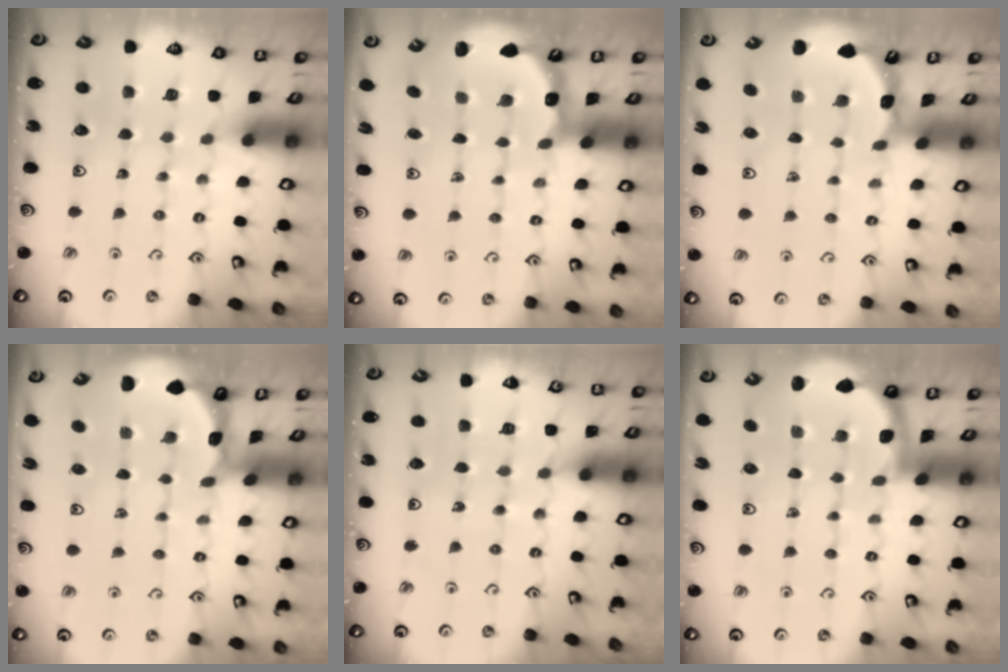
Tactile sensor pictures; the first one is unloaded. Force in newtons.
{"total": 3.2, "press": 2.7, "slide": 1.7}
{"total": 1.7, "press": 1.7, "slide": 0.1}
{"total": 1.4, "press": 1.4, "slide": 0.1}
{"total": 2.6, "press": 2.6, "slide": 0.3}
{"total": 1.9, "press": 1.9, "slide": 0.0}